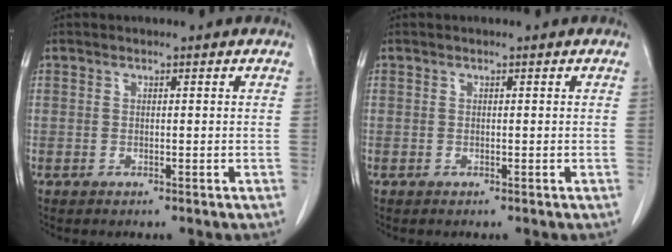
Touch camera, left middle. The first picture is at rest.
{"total": 0.0}